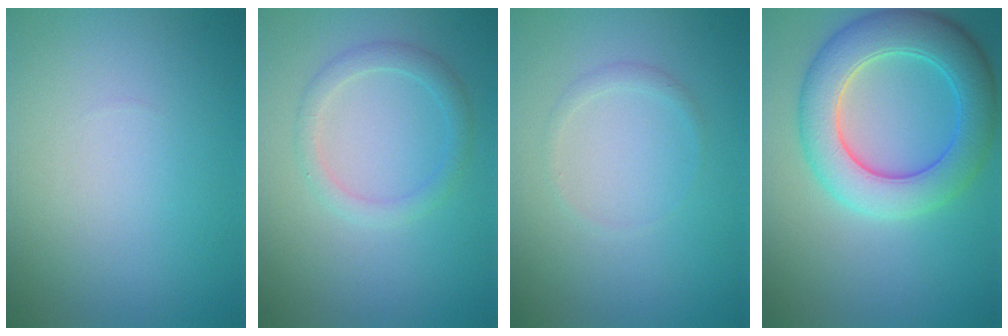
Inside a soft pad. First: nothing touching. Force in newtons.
{"total": 2.0, "press": 2.0, "slide": 0.1}
{"total": 0.8, "press": 0.8, "slide": 0.1}
{"total": 7.4, "press": 7.4, "slide": 0.4}